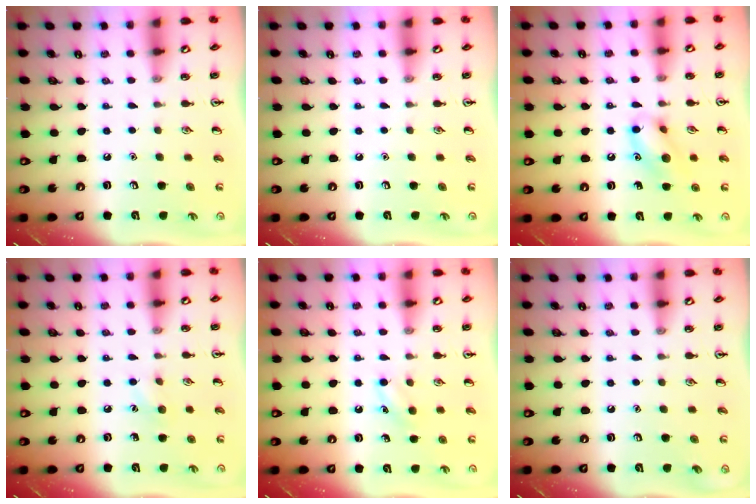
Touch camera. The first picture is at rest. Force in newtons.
{"total": 0.0}
{"total": 9.8, "press": 9.7, "slide": 1.2}
{"total": 6.5, "press": 6.3, "slide": 1.6}
{"total": 5.1, "press": 4.8, "slide": 1.7}
{"total": 0.0}